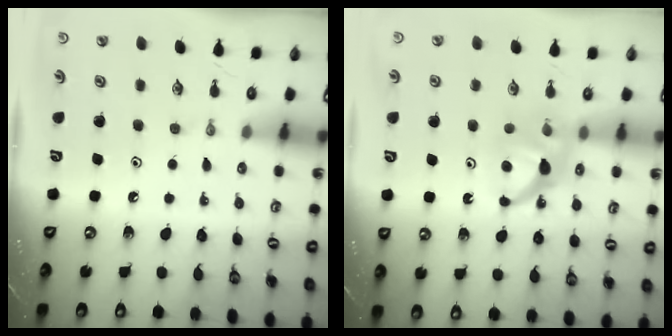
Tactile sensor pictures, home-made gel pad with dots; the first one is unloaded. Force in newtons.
{"total": 6.0, "press": 5.9, "slide": 0.9}